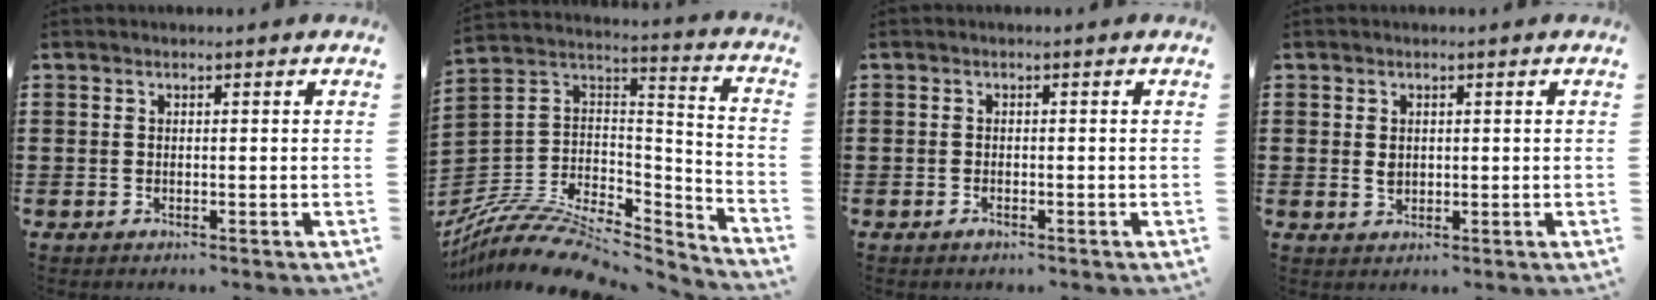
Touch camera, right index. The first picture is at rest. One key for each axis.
{"total": 9.6, "fx": -7.6, "fy": 3.8, "fz": 4.4, "tx": -0.093, "ty": 0.006, "tz": -0.149}
{"total": 0.9, "fx": -0.7, "fy": 0.3, "fz": 0.3, "tx": -0.008, "ty": -0.004, "tz": -0.014}
{"total": 1.5, "fx": 0.2, "fy": 1.2, "fz": 1.0, "tx": -0.021, "ty": 0.006, "tz": 0.003}